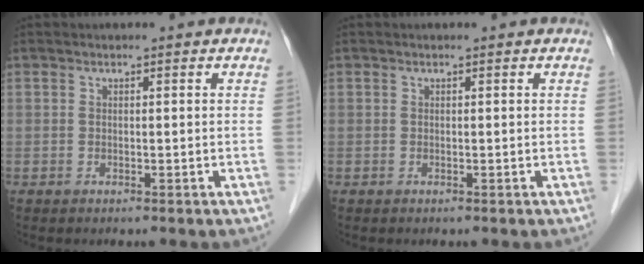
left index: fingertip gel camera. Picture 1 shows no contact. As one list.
[{"total": 0.0}]